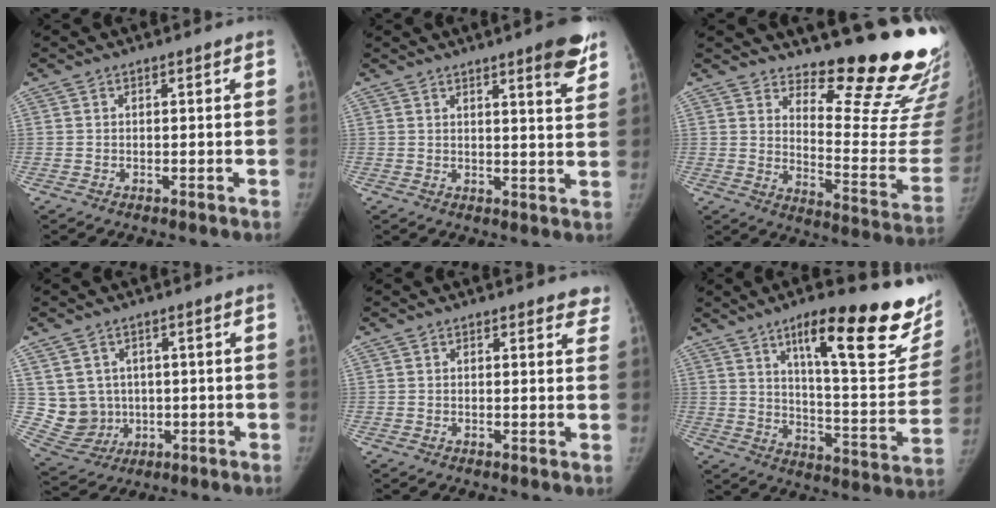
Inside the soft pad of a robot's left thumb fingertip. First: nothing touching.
{"total": 7.3, "force": [4.7, 1.0, 5.5], "torque": [-0.060, -0.026, 0.059]}
{"total": 19.9, "force": [16.8, 3.7, 10.0], "torque": [-0.097, -0.185, 0.223]}
{"total": 7.6, "force": [0.9, 7.3, 2.0], "torque": [-0.005, -0.003, 0.037]}
{"total": 3.5, "force": [3.0, 1.3, 1.2], "torque": [0.015, -0.012, 0.020]}
{"total": 27.6, "force": [15.9, 7.4, 21.2], "torque": [-0.247, -0.064, 0.236]}